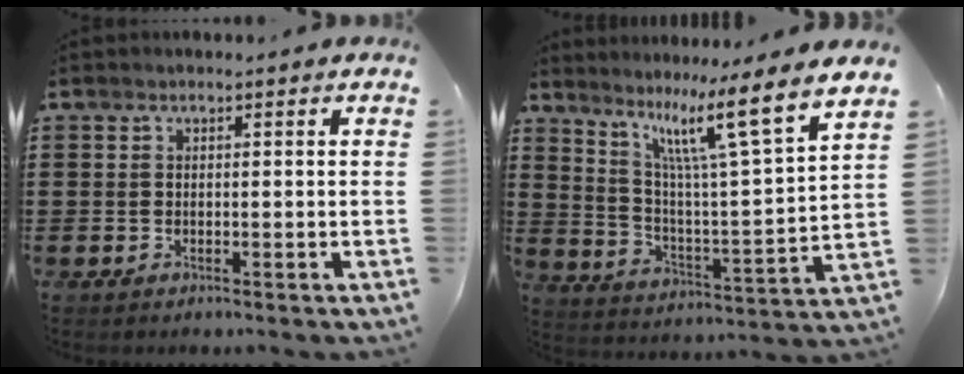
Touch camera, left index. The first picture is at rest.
{"total": 10.9, "force": [7.4, -0.1, 8.0], "torque": [-0.166, -0.053, 0.107]}